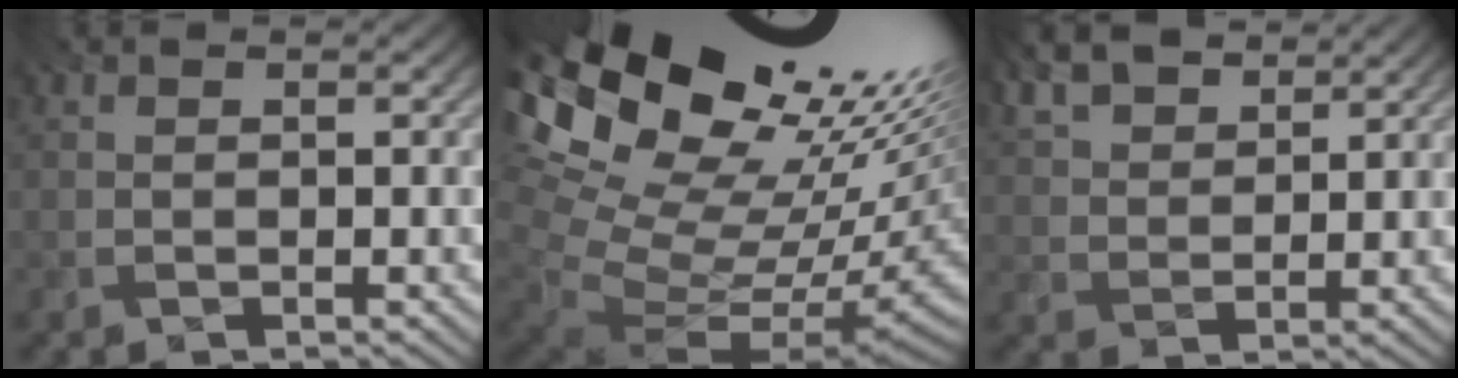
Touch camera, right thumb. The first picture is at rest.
{"total": 18.7, "force": [6.5, 11.4, 13.3], "torque": [-0.234, 0.013, 0.130]}
{"total": 8.3, "force": [6.2, 3.4, 4.5], "torque": [-0.127, 0.001, 0.112]}